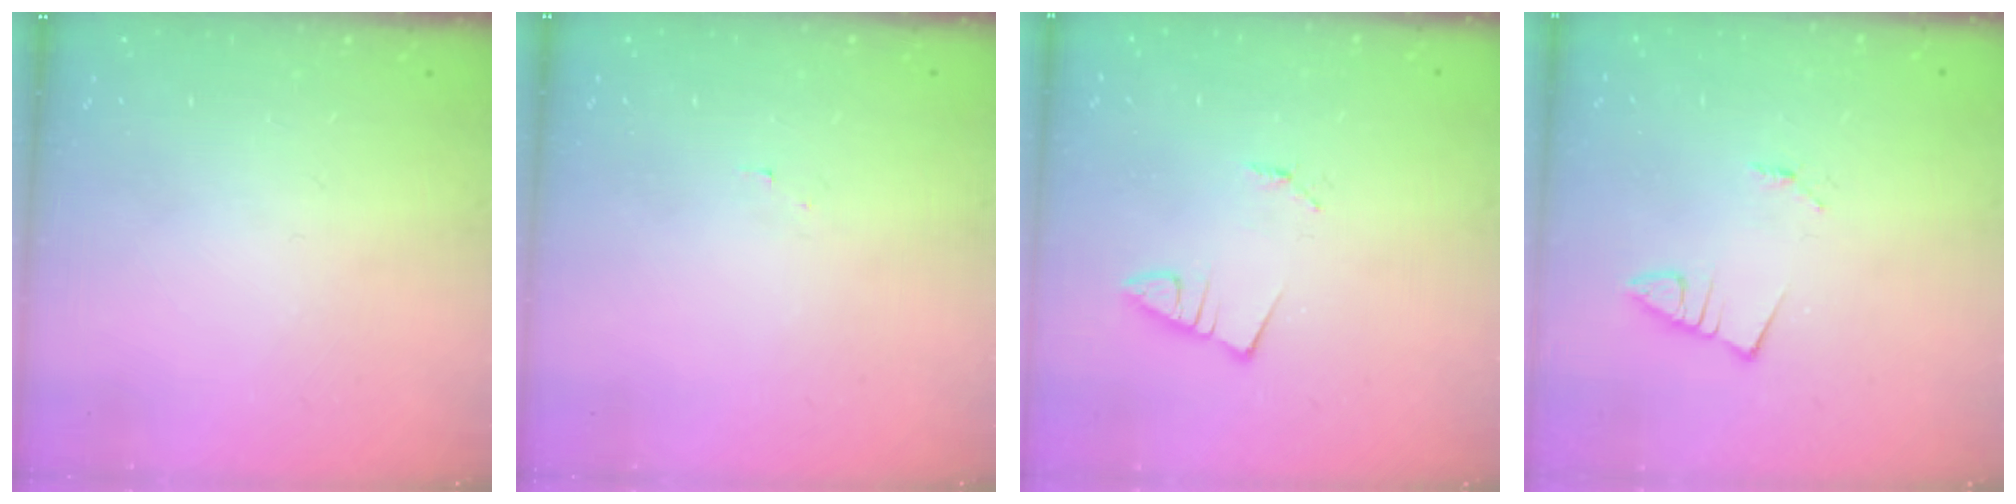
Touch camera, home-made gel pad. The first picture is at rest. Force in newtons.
{"total": 2.2, "press": 2.2, "slide": 0.2}
{"total": 0.8, "press": 0.8, "slide": 0.1}
{"total": 1.2, "press": 1.2, "slide": 0.1}